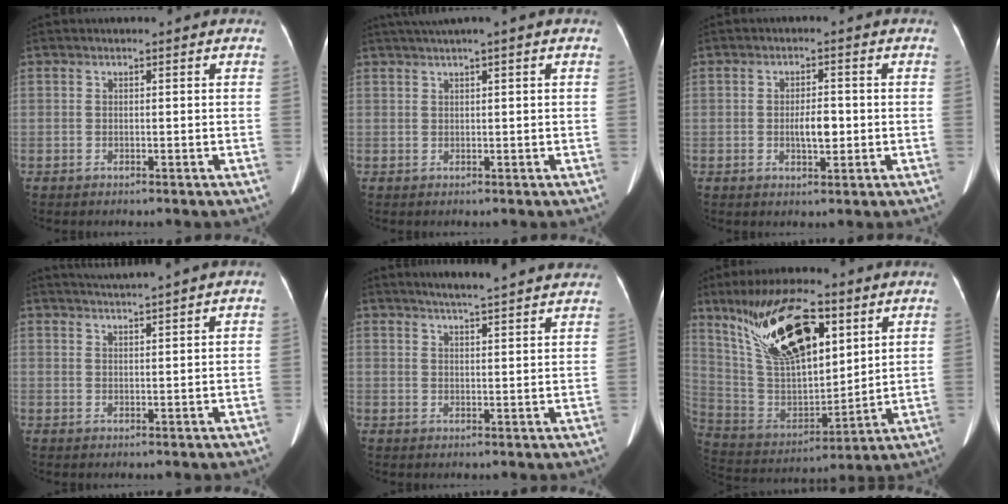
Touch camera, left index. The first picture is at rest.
{"total": 3.6, "force": [2.4, -0.7, 2.6], "torque": [-0.051, 0.021, 0.045]}
{"total": 3.5, "force": [-0.7, 1.2, 3.2], "torque": [-0.059, -0.002, -0.010]}
{"total": 3.9, "force": [3.4, -1.4, 1.3], "torque": [-0.023, 0.006, 0.058]}
{"total": 13.6, "force": [12.3, 0.6, 5.8], "torque": [-0.084, 0.014, 0.149]}
{"total": 20.2, "force": [10.8, 7.3, 15.5], "torque": [-0.302, 0.016, 0.204]}